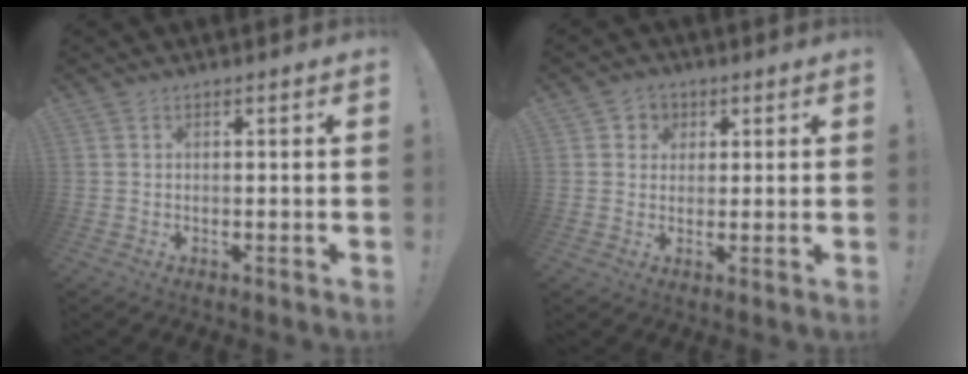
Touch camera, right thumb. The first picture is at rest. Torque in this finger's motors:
{"motor_torque": [-0.08, 0.86, 0.41, 0.21, 0.05]}